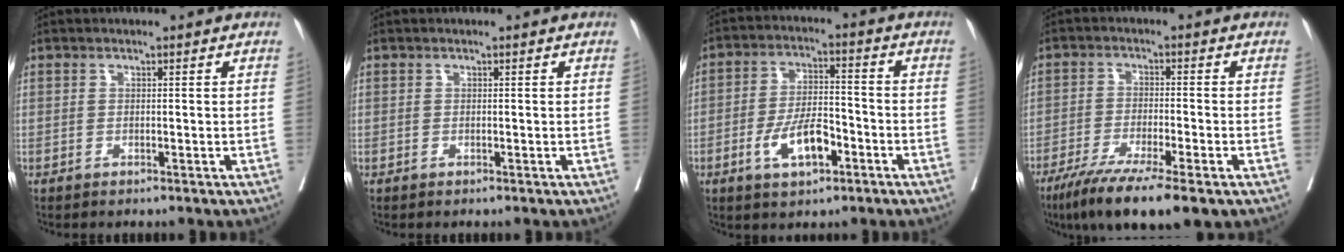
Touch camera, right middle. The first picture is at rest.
{"total": 0.0}
{"total": 8.0, "force": [-3.6, 3.1, 6.5], "torque": [-0.120, 0.004, -0.061]}
{"total": 12.2, "force": [-8.2, 1.2, 9.0], "torque": [-0.146, -0.030, -0.132]}